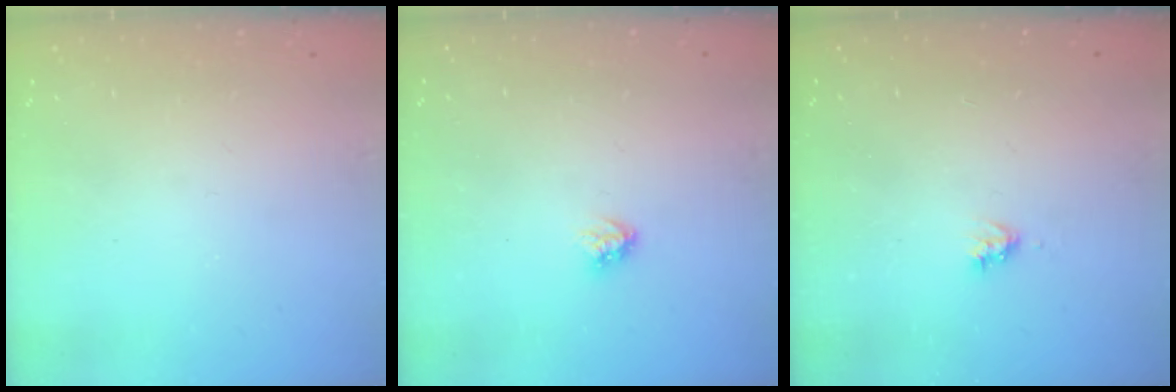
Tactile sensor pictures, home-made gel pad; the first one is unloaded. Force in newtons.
{"total": 3.0, "press": 2.9, "slide": 0.4}
{"total": 2.6, "press": 2.6, "slide": 0.4}